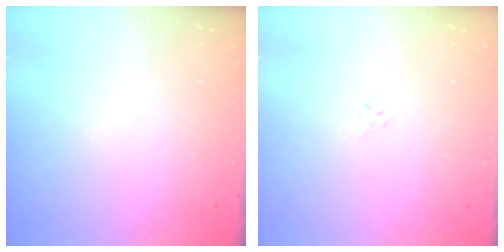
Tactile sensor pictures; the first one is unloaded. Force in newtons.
{"total": 2.9, "press": 2.9, "slide": 0.6}